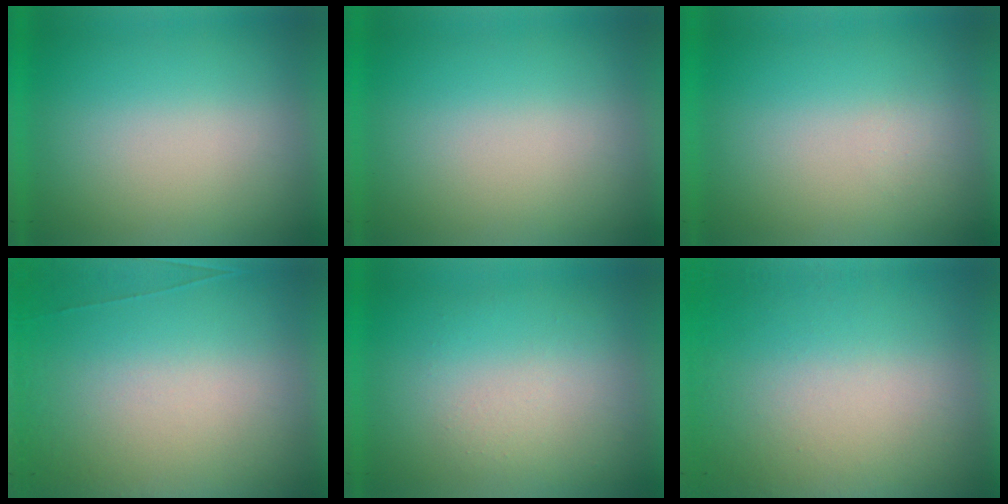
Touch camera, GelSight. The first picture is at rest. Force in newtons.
{"total": 0.0}
{"total": 1.3}
{"total": 6.6}
{"total": 1.1}
{"total": 8.5}